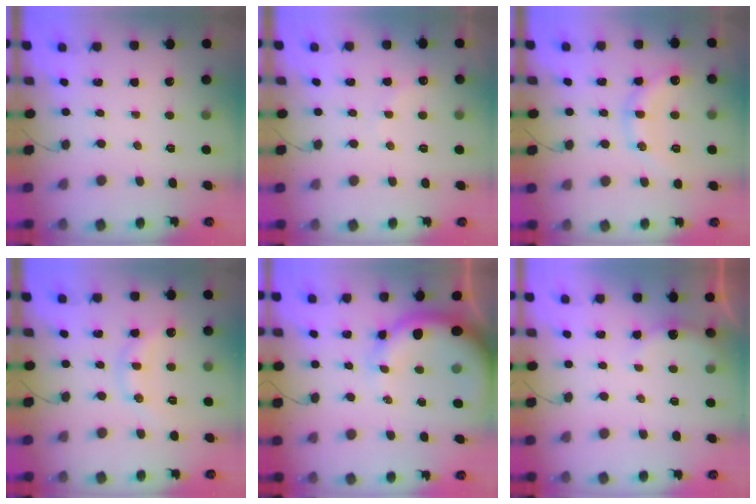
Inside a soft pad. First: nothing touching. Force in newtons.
{"total": 5.5, "press": 5.4, "slide": 1.1}
{"total": 13.4, "press": 13.3, "slide": 1.3}
{"total": 9.2, "press": 9.2, "slide": 0.3}
{"total": 11.6, "press": 11.4, "slide": 2.2}
{"total": 5.9, "press": 5.8, "slide": 1.1}